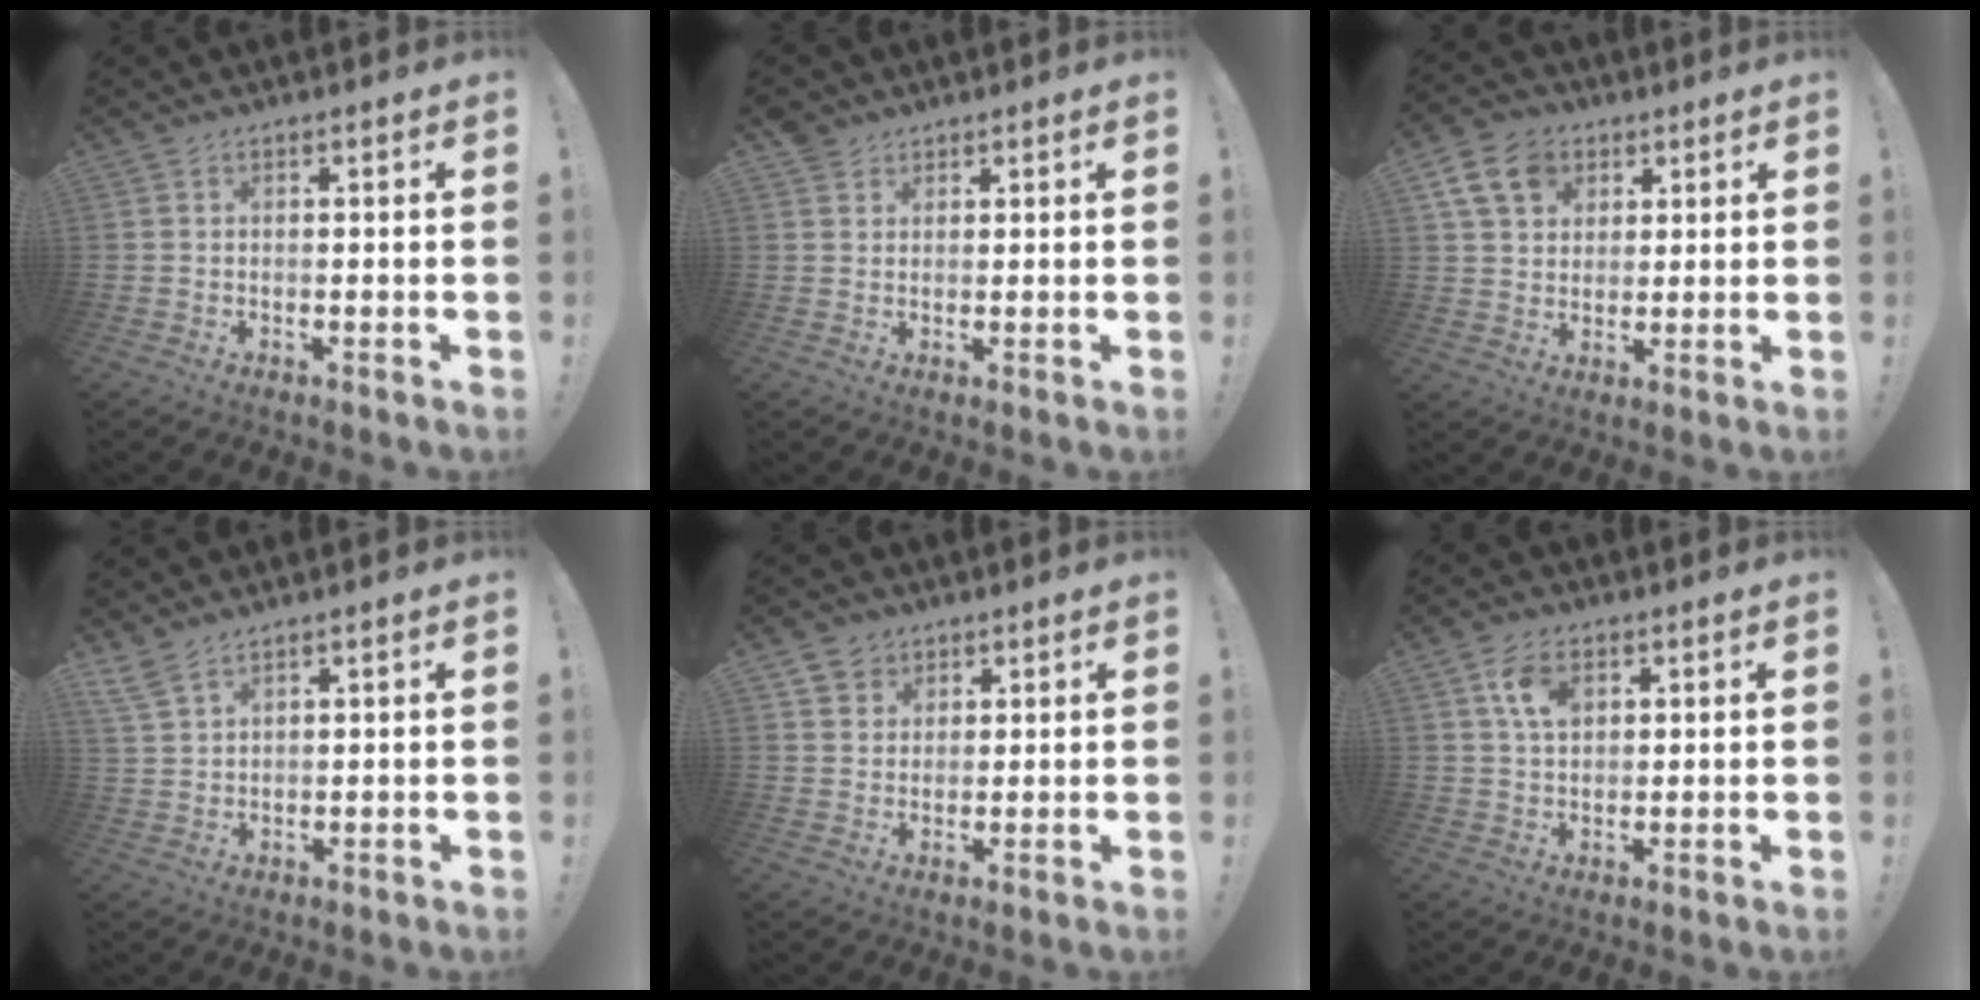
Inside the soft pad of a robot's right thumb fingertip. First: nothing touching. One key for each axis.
{"total": 2.9, "fx": 2.1, "fy": 2.0, "fz": 0.3, "tx": 0.002, "ty": -0.011, "tz": 0.039}
{"total": 12.1, "fx": 5.4, "fy": 9.3, "fz": 5.5, "tx": -0.085, "ty": -0.016, "tz": 0.108}
{"total": 5.0, "fx": 4.1, "fy": 1.7, "fz": 2.4, "tx": -0.057, "ty": -0.017, "tz": 0.081}
{"total": 4.8, "fx": 2.9, "fy": 3.9, "fz": 0.2, "tx": 0.002, "ty": -0.017, "tz": 0.055}
{"total": 7.3, "fx": 2.9, "fy": 4.8, "fz": 4.7, "tx": -0.076, "ty": -0.001, "tz": 0.055}